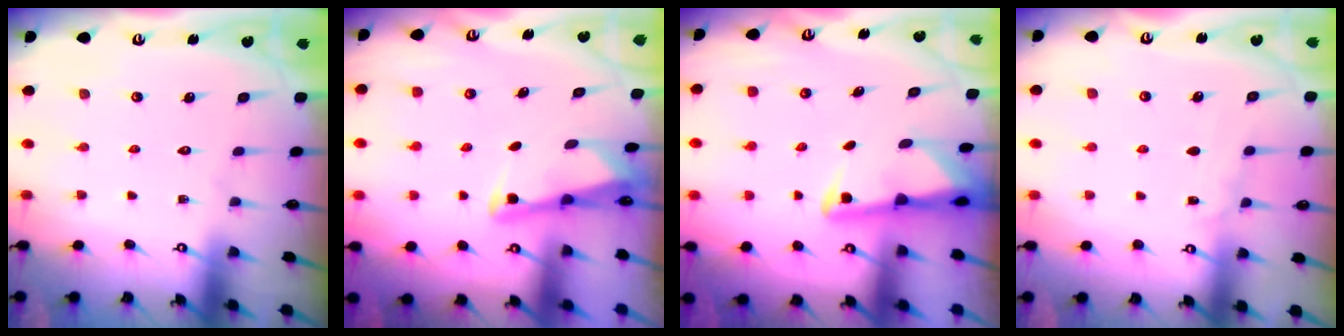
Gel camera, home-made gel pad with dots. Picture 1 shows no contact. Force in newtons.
{"total": 2.7, "press": 2.7, "slide": 0.1}
{"total": 2.8, "press": 2.7, "slide": 0.7}
{"total": 4.2, "press": 4.2, "slide": 0.6}